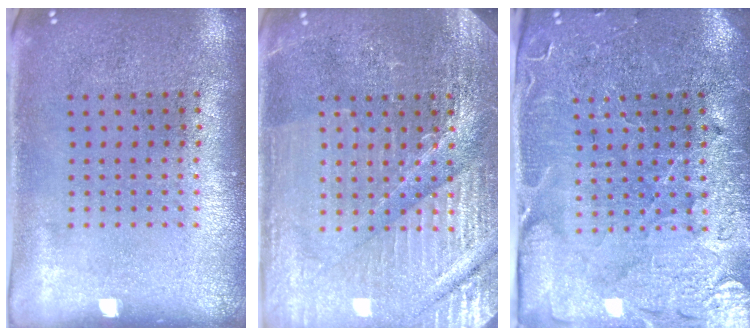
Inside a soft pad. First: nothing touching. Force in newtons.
{"total": 4.6, "press": 4.4, "slide": 1.4}
{"total": 3.6, "press": 3.4, "slide": 1.0}